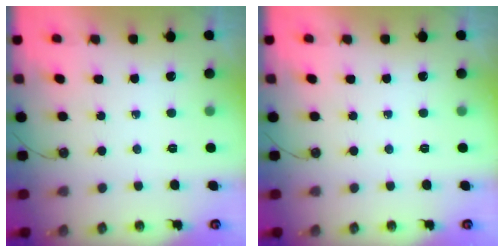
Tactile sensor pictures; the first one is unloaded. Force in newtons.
{"total": 0.0}